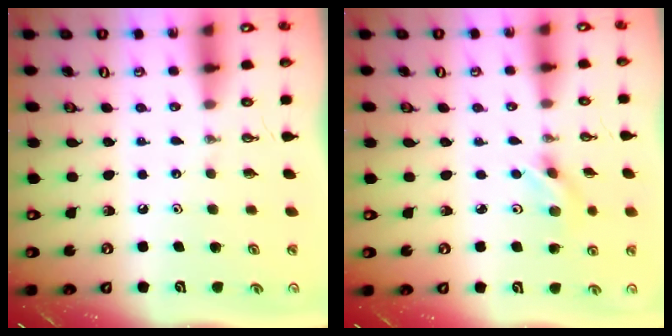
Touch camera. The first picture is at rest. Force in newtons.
{"total": 2.9, "press": 2.8, "slide": 0.8}